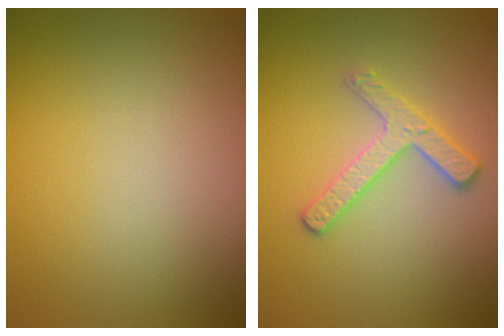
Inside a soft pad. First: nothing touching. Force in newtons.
{"total": 2.8, "press": 2.6, "slide": 1.1}